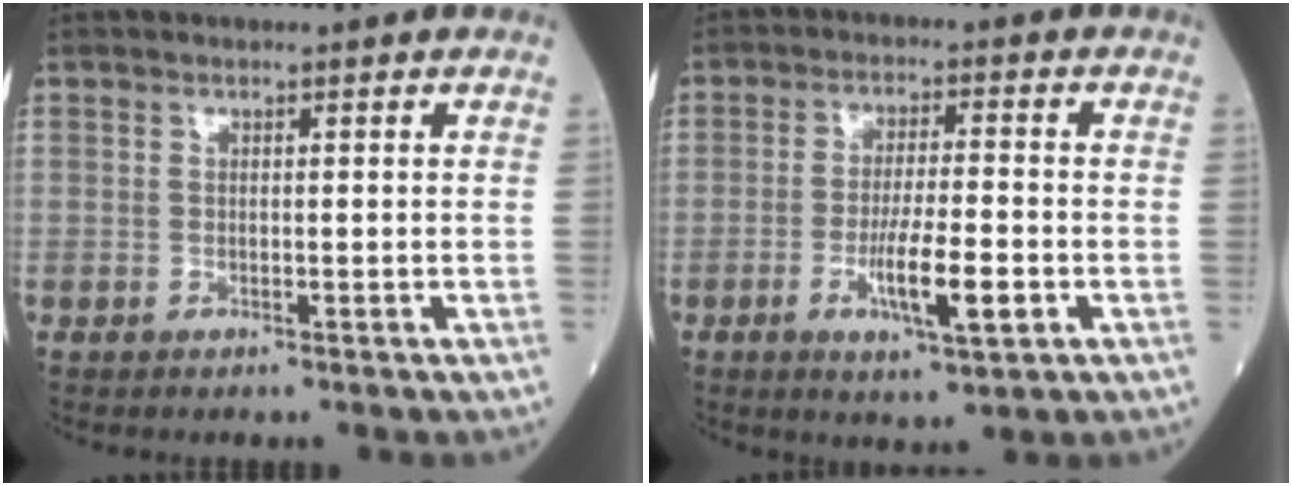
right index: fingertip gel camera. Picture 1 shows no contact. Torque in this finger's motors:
{"motor_torque": [1.08, -0.49, 0.62, 0.15]}